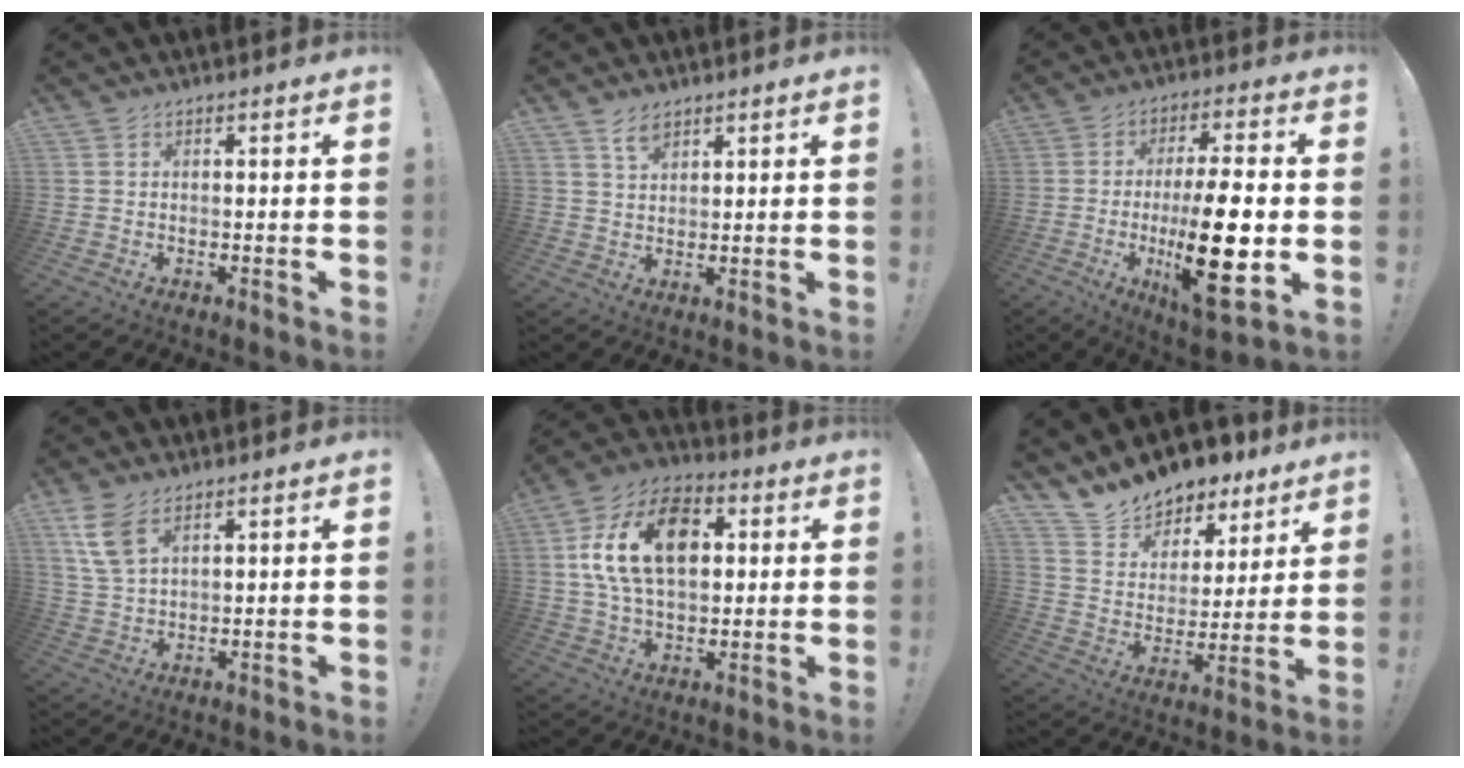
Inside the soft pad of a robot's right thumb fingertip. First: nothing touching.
{"total": 3.9, "force": [2.9, 1.9, 1.8], "torque": [-0.025, -0.016, 0.051]}
{"total": 20.3, "force": [-3.5, 6.2, 19.0], "torque": [-0.318, -0.002, -0.052]}
{"total": 7.8, "force": [4.4, 3.7, 5.2], "torque": [-0.099, -0.016, 0.084]}
{"total": 19.2, "force": [4.4, 12.6, 13.9], "torque": [-0.231, -0.003, 0.076]}
{"total": 11.6, "force": [10.8, 4.3, 0.6], "torque": [-0.038, -0.096, 0.196]}